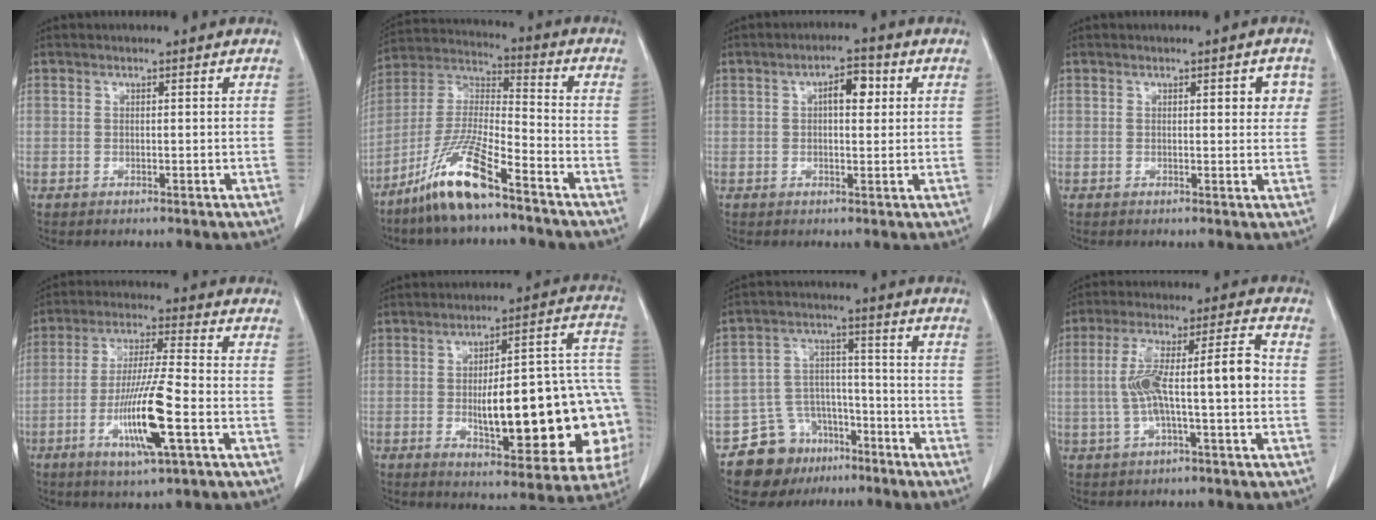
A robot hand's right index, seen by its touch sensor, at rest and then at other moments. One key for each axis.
{"total": 13.0, "fx": -8.9, "fy": 1.4, "fz": 9.3, "tx": -0.200, "ty": -0.017, "tz": -0.174}
{"total": 4.3, "fx": 1.1, "fy": 1.7, "fz": 3.8, "tx": -0.060, "ty": 0.012, "tz": 0.014}
{"total": 3.3, "fx": 1.1, "fy": 1.3, "fz": 2.8, "tx": -0.027, "ty": 0.003, "tz": 0.010}
{"total": 12.1, "fx": -3.9, "fy": 0.3, "fz": 11.4, "tx": -0.219, "ty": -0.015, "tz": -0.072}
{"total": 23.9, "fx": -3.7, "fy": 6.0, "fz": 22.8, "tx": -0.233, "ty": 0.033, "tz": -0.031}
{"total": 10.3, "fx": -7.1, "fy": 7.0, "fz": 2.5, "tx": -0.042, "ty": 0.041, "tz": -0.113}
{"total": 11.0, "fx": -0.7, "fy": 1.7, "fz": 10.9, "tx": -0.195, "ty": 0.036, "tz": -0.010}